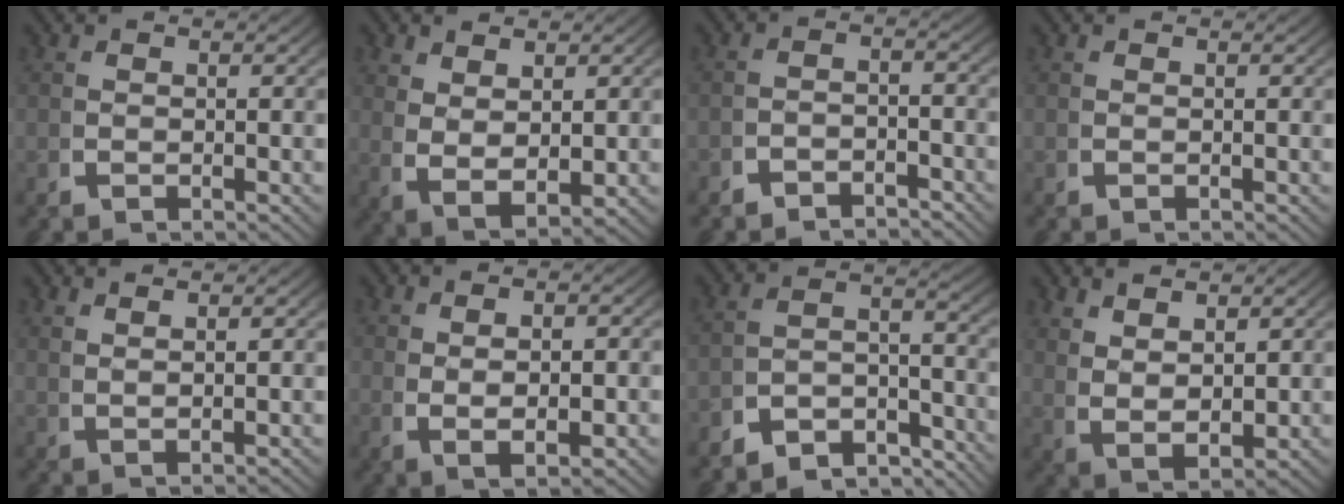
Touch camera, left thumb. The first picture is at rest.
{"total": 4.5, "force": [0.5, 2.7, 3.6], "torque": [-0.087, -0.024, 0.033]}
{"total": 3.1, "force": [-3.0, 0.6, 0.4], "torque": [0.000, -0.009, -0.051]}
{"total": 0.0}
{"total": 1.9, "force": [1.6, -0.3, 0.9], "torque": [-0.017, 0.001, 0.040]}
{"total": 3.9, "force": [0.1, 1.7, 3.5], "torque": [-0.066, -0.008, 0.014]}
{"total": 6.6, "force": [-4.9, 3.2, 3.1], "torque": [-0.047, -0.029, -0.076]}
{"total": 4.5, "force": [1.3, 2.6, 3.4], "torque": [-0.076, -0.019, 0.044]}